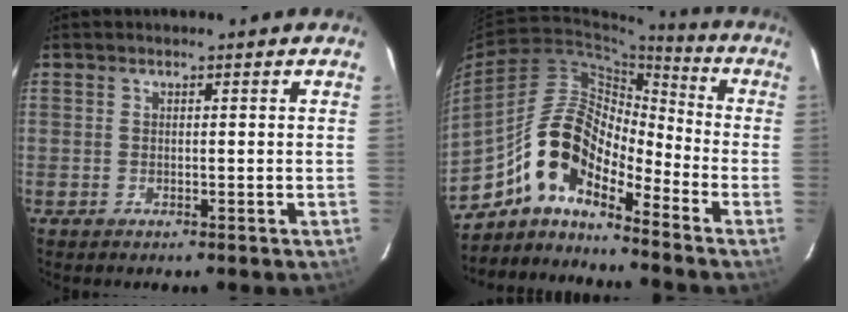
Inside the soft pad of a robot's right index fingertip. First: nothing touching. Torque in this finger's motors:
{"motor_torque": [1.15, -0.99, 0.92, 0.15]}